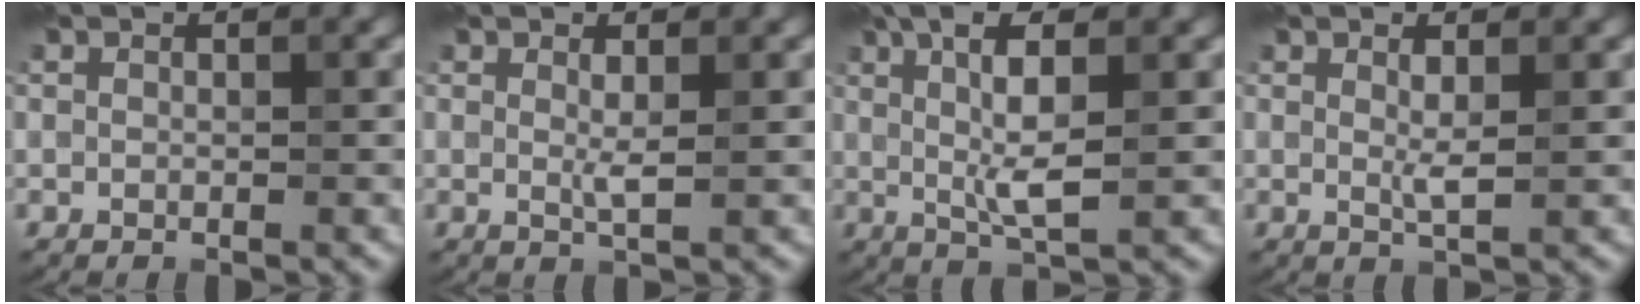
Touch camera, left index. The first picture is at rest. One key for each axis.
{"total": 1.4, "fx": 0.4, "fy": 0.2, "fz": 1.4, "tx": -0.028, "ty": -0.004, "tz": 0.005}
{"total": 6.0, "fx": 1.5, "fy": 1.3, "fz": 5.7, "tx": -0.101, "ty": 0.001, "tz": 0.027}
{"total": 1.7, "fx": 0.5, "fy": 0.3, "fz": 1.7, "tx": -0.033, "ty": -0.004, "tz": 0.007}